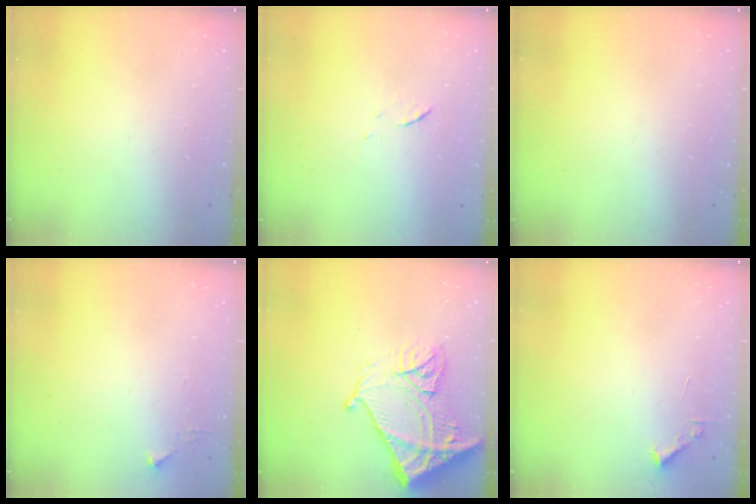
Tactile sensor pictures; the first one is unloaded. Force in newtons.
{"total": 5.5, "press": 5.4, "slide": 0.7}
{"total": 0.0}
{"total": 3.1, "press": 3.1, "slide": 0.4}
{"total": 19.3, "press": 19.2, "slide": 2.2}
{"total": 1.7, "press": 1.7, "slide": 0.2}